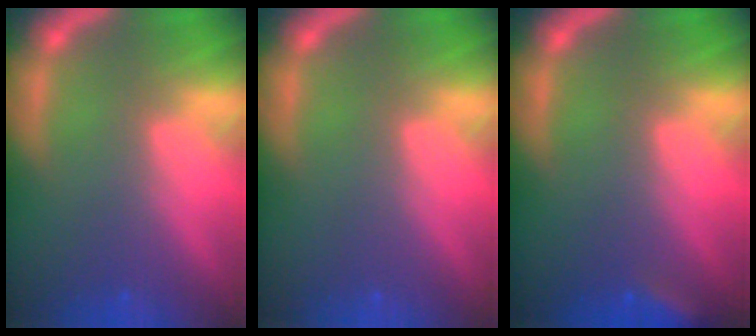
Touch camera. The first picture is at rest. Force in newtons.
{"total": 0.0}
{"total": 2.4}